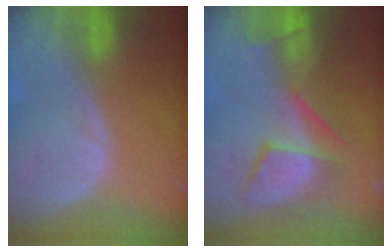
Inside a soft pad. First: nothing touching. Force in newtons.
{"total": 8.8, "press": 8.8, "slide": 0.6}